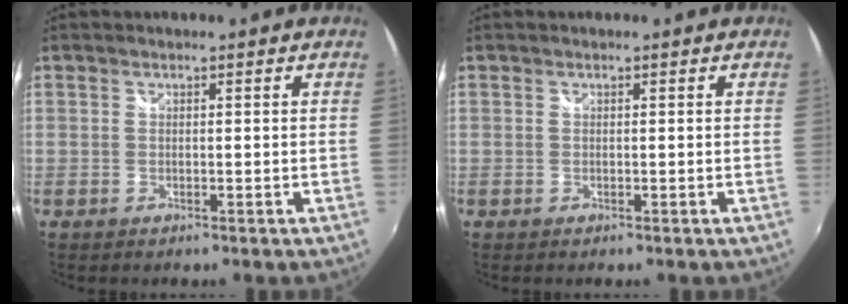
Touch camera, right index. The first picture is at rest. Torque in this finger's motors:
{"motor_torque": [0.00, 0.00, 0.00, 0.00]}